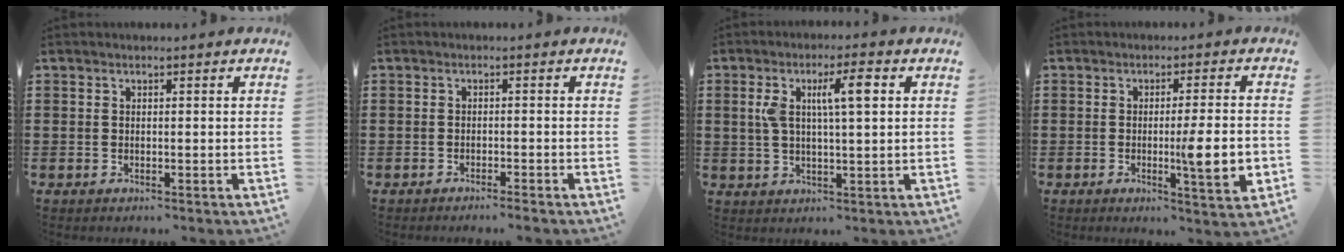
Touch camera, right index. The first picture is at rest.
{"total": 1.3, "force": [-1.2, -0.1, 0.3], "torque": [-0.008, 0.001, -0.024]}
{"total": 7.3, "force": [2.0, 1.9, 6.7], "torque": [-0.135, 0.010, 0.031]}
{"total": 7.9, "force": [-1.1, 0.9, 7.8], "torque": [-0.112, -0.017, -0.018]}